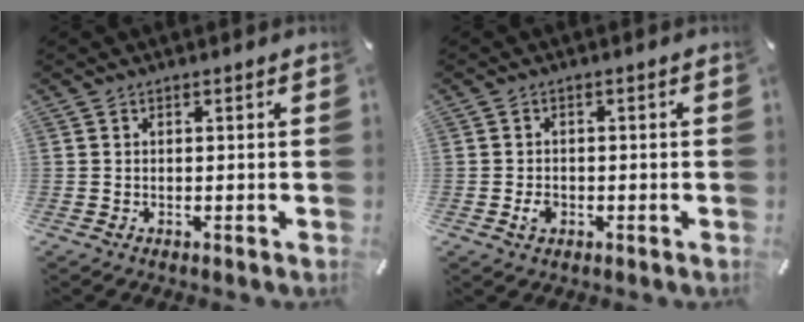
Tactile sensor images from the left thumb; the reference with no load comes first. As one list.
[{"total": 2.4, "force": [-0.6, 1.9, 1.3], "torque": [-0.032, 0.001, -0.013]}]